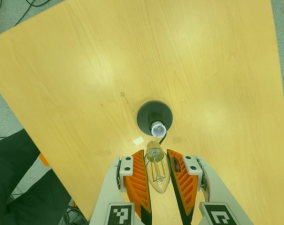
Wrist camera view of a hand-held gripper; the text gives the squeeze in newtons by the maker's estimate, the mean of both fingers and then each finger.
{"total": 13.6, "left": 14.7, "right": 12.5}